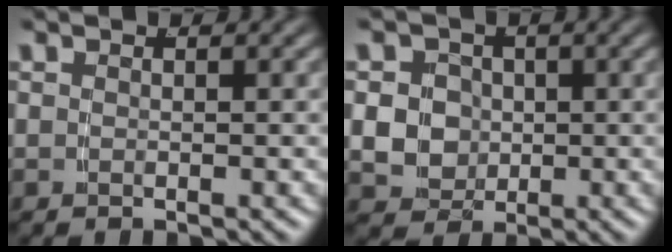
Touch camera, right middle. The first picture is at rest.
{"total": 8.5, "force": [-0.4, 7.9, 3.0], "torque": [-0.078, -0.029, -0.002]}